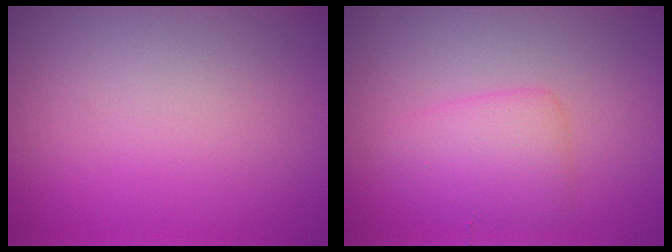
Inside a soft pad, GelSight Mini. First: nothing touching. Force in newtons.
{"total": 2.8, "press": 2.8, "slide": 0.1}